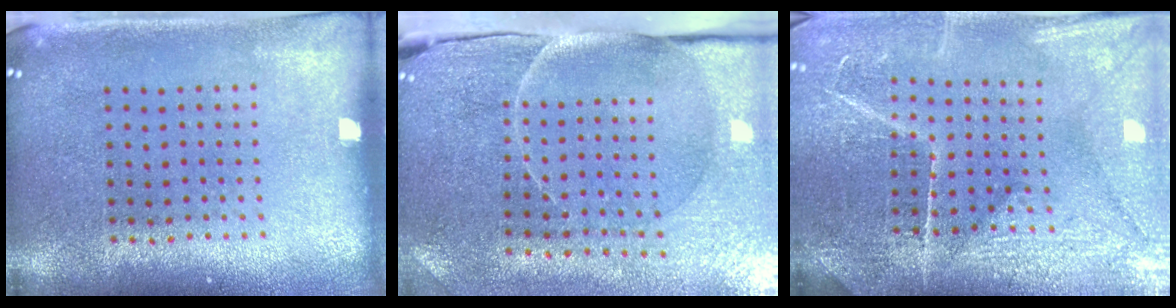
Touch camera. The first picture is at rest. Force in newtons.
{"total": 3.8, "press": 3.6, "slide": 1.3}
{"total": 3.8, "press": 3.7, "slide": 1.1}